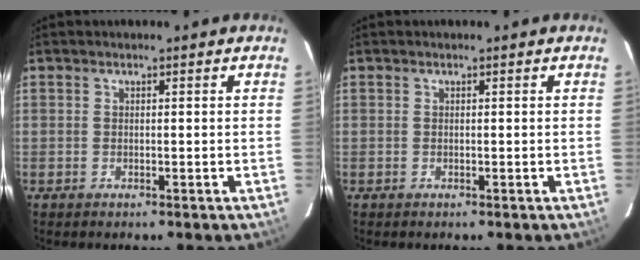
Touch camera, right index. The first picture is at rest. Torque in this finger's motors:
{"motor_torque": [0.00, 0.00, 0.00, 0.00]}